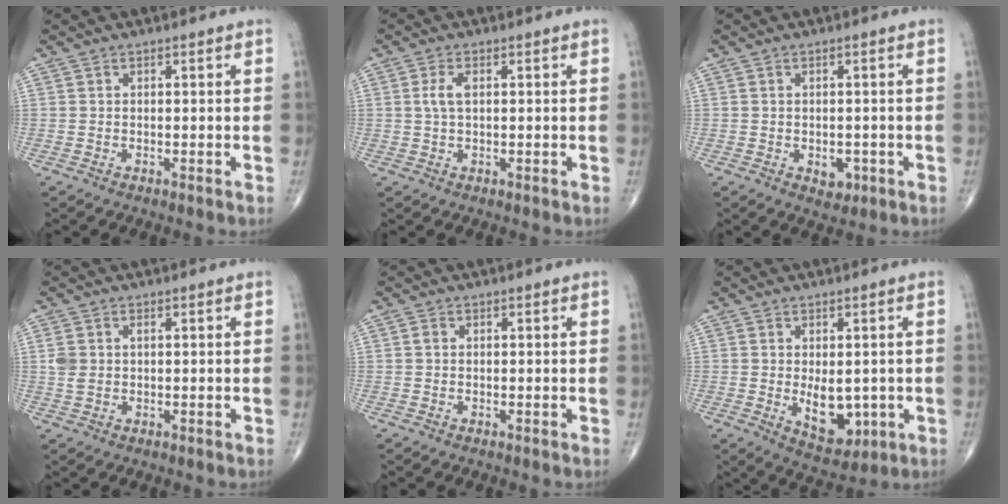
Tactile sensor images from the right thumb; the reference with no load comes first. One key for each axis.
{"total": 2.8, "fx": 0.5, "fy": 1.2, "fz": 2.5, "tx": -0.059, "ty": 0.005, "tz": 0.009}
{"total": 2.9, "fx": -0.9, "fy": 2.0, "fz": 1.9, "tx": -0.013, "ty": 0.001, "tz": -0.006}
{"total": 2.7, "fx": 0.5, "fy": 1.9, "fz": 1.9, "tx": -0.051, "ty": 0.005, "tz": 0.012}
{"total": 0.6, "fx": 0.1, "fy": 0.4, "fz": 0.3, "tx": -0.004, "ty": 0.000, "tz": 0.000}
{"total": 8.0, "fx": -0.9, "fy": 4.7, "fz": 6.4, "tx": -0.066, "ty": -0.015, "tz": 0.005}